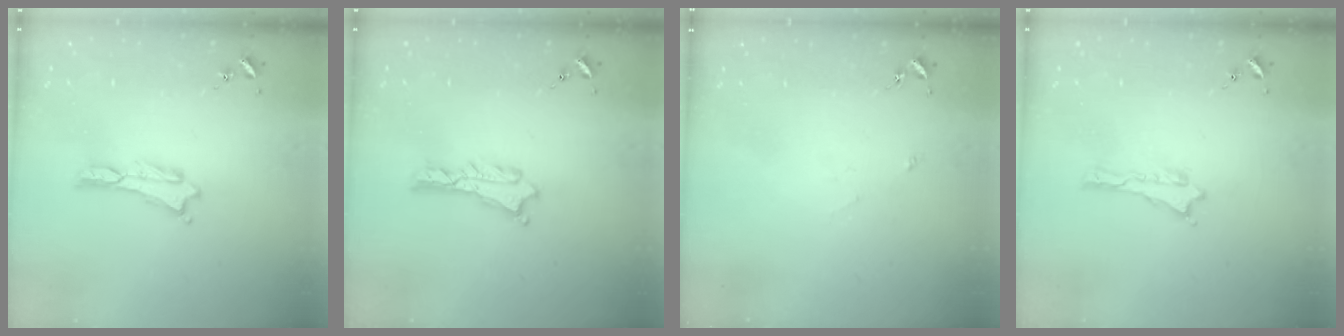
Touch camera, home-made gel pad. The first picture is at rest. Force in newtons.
{"total": 0.7, "press": 0.6, "slide": 0.2}
{"total": 2.5, "press": 2.5, "slide": 0.2}
{"total": 0.0}